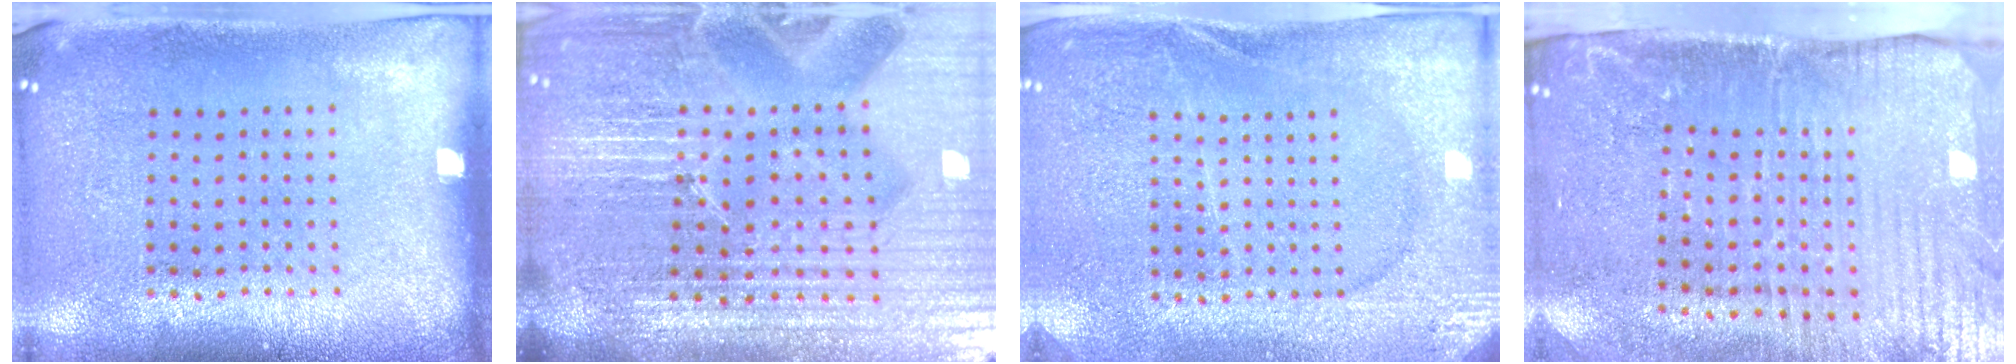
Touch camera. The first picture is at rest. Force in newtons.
{"total": 7.2, "press": 6.2, "slide": 3.5}
{"total": 2.7, "press": 2.7, "slide": 0.3}
{"total": 4.5, "press": 3.7, "slide": 2.4}